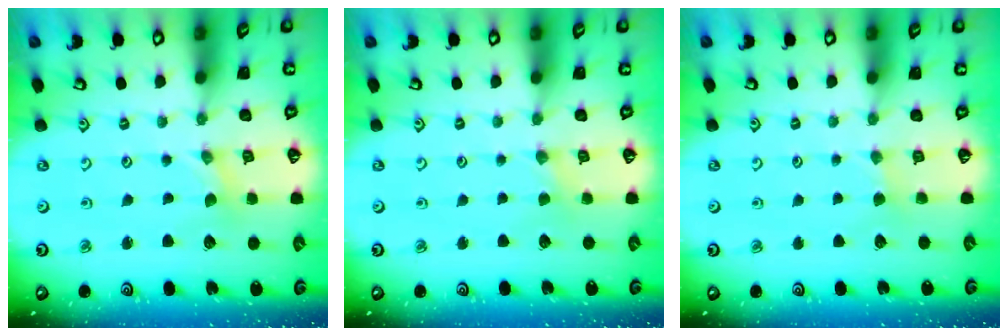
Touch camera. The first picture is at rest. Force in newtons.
{"total": 1.5, "press": 1.4, "slide": 0.3}
{"total": 2.0, "press": 2.0, "slide": 0.3}